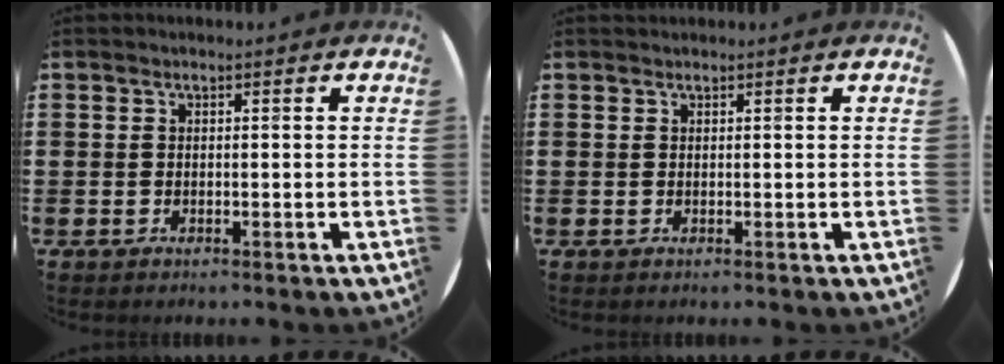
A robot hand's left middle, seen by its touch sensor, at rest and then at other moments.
{"total": 0.0}